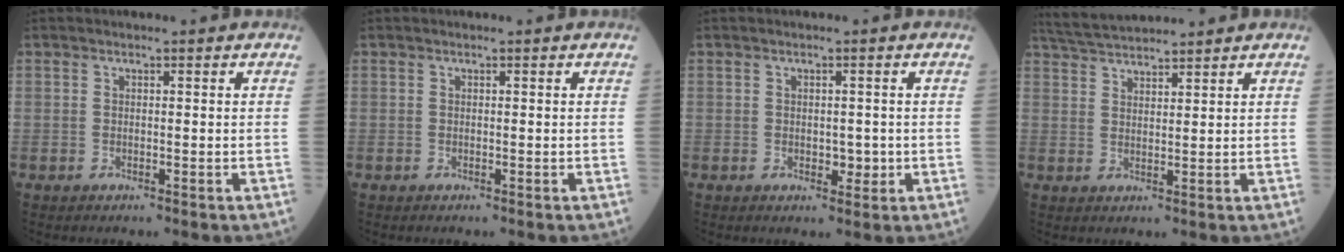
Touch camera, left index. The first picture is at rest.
{"total": 0.0}
{"total": 2.1, "force": [-0.3, 1.4, 1.5], "torque": [-0.017, 0.001, -0.001]}
{"total": 6.3, "force": [6.1, 0.2, 1.6], "torque": [-0.038, 0.035, 0.116]}